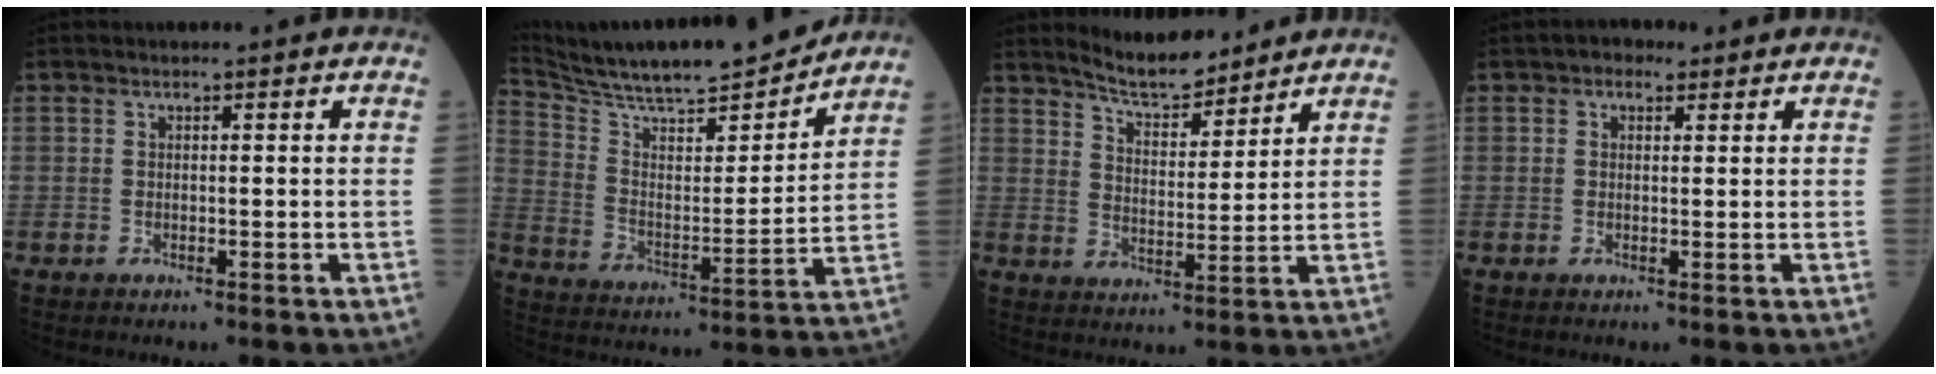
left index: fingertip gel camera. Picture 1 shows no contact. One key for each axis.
{"total": 20.0, "fx": 18.4, "fy": 1.3, "fz": 7.8, "tx": -0.148, "ty": -0.010, "tz": 0.294}
{"total": 8.0, "fx": 7.5, "fy": 1.6, "fz": 2.3, "tx": -0.045, "ty": 0.005, "tz": 0.135}
{"total": 2.0, "fx": 1.2, "fy": 1.4, "fz": 0.9, "tx": -0.016, "ty": 0.011, "tz": 0.014}